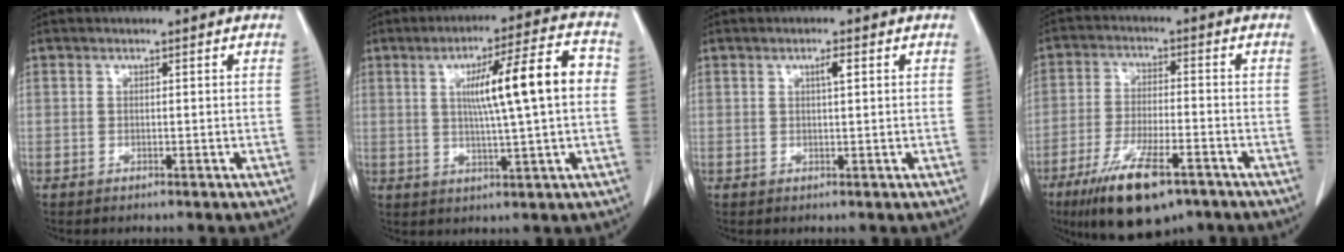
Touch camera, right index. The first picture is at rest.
{"total": 12.5, "force": [1.5, 0.5, 12.4], "torque": [-0.189, 0.019, 0.024]}
{"total": 1.7, "force": [0.6, 0.2, 1.5], "torque": [-0.029, 0.001, 0.010]}
{"total": 12.9, "force": [-8.1, 3.5, 9.4], "torque": [-0.173, -0.022, -0.133]}